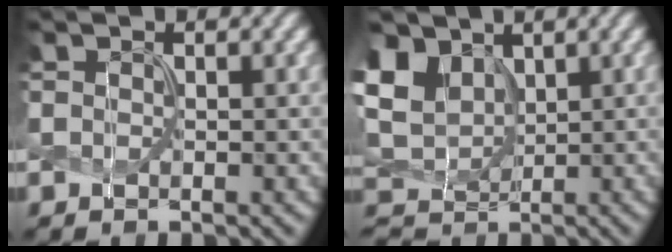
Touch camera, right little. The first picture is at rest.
{"total": 6.3, "force": [2.1, 4.8, 3.4], "torque": [-0.109, 0.013, 0.039]}